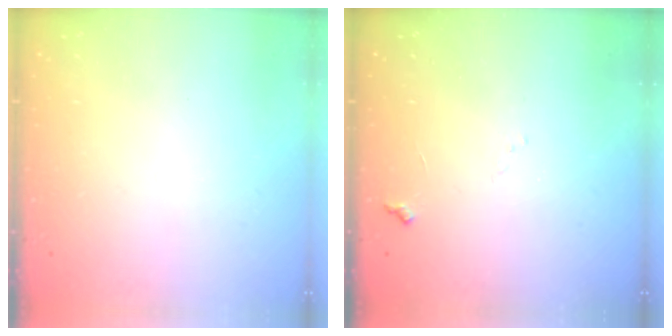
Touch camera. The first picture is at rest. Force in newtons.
{"total": 5.5, "press": 5.5, "slide": 0.6}